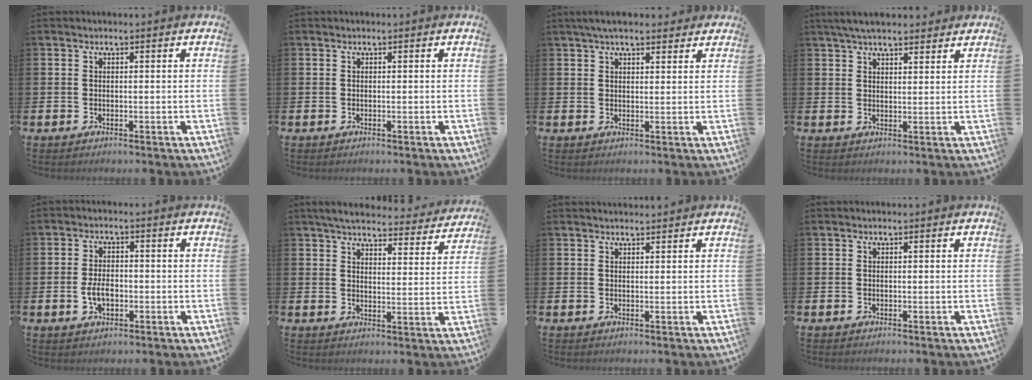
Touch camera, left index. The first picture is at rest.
{"total": 0.0}
{"total": 4.0, "force": [3.5, 1.1, 1.6], "torque": [-0.033, -0.006, 0.063]}
{"total": 4.5, "force": [4.1, 1.1, 1.5], "torque": [-0.034, -0.009, 0.076]}
{"total": 3.6, "force": [-0.7, 2.1, 2.7], "torque": [-0.036, -0.003, -0.016]}
{"total": 5.1, "force": [4.8, 0.9, 1.4], "torque": [-0.041, -0.035, 0.081]}
{"total": 1.1, "force": [1.1, 0.1, 0.1], "torque": [0.013, -0.006, 0.017]}
{"total": 0.0}